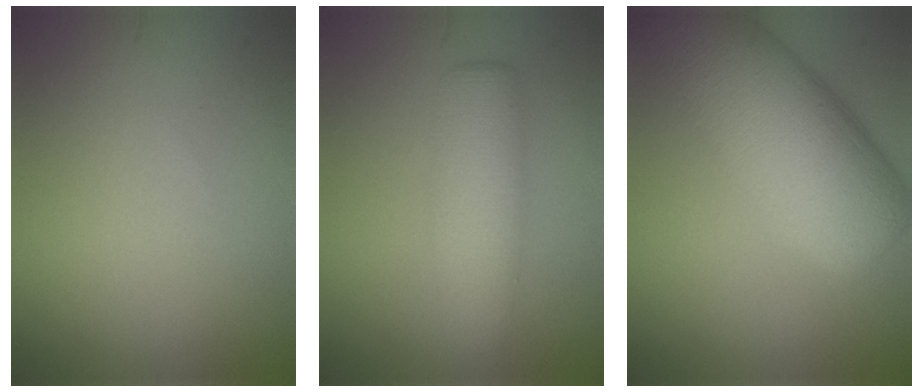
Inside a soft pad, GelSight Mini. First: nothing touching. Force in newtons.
{"total": 4.4, "press": 4.4, "slide": 0.1}
{"total": 10.9, "press": 10.9, "slide": 0.5}